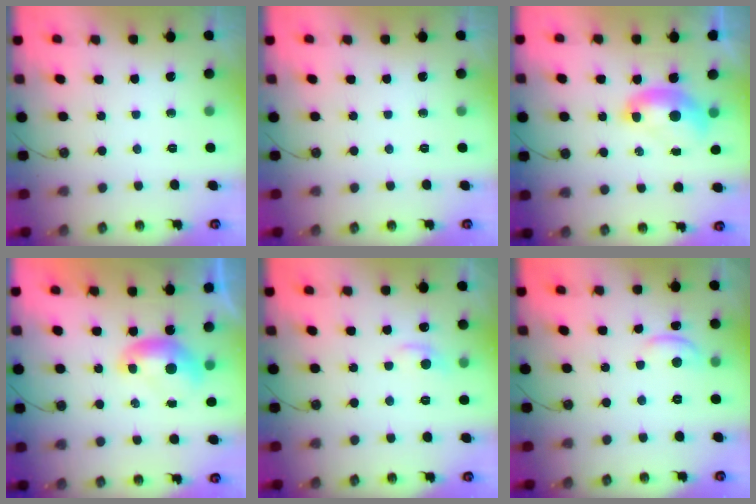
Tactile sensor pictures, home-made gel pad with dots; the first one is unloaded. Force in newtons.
{"total": 0.0}
{"total": 2.2, "press": 2.1, "slide": 0.3}
{"total": 0.0}
{"total": 0.8, "press": 0.1, "slide": 0.8}
{"total": 1.0, "press": 0.9, "slide": 0.4}